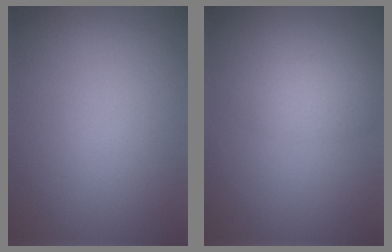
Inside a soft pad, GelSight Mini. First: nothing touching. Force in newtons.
{"total": 2.0, "press": 2.0, "slide": 0.0}